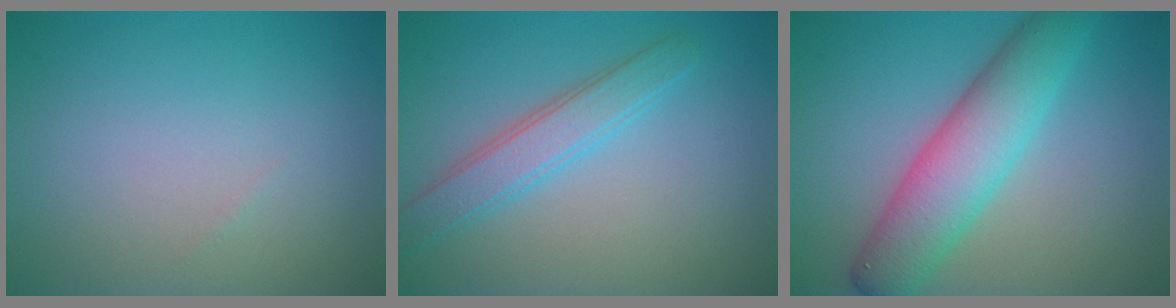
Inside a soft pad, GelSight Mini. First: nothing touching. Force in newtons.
{"total": 3.2, "press": 3.2, "slide": 0.1}
{"total": 6.6, "press": 6.6, "slide": 0.1}